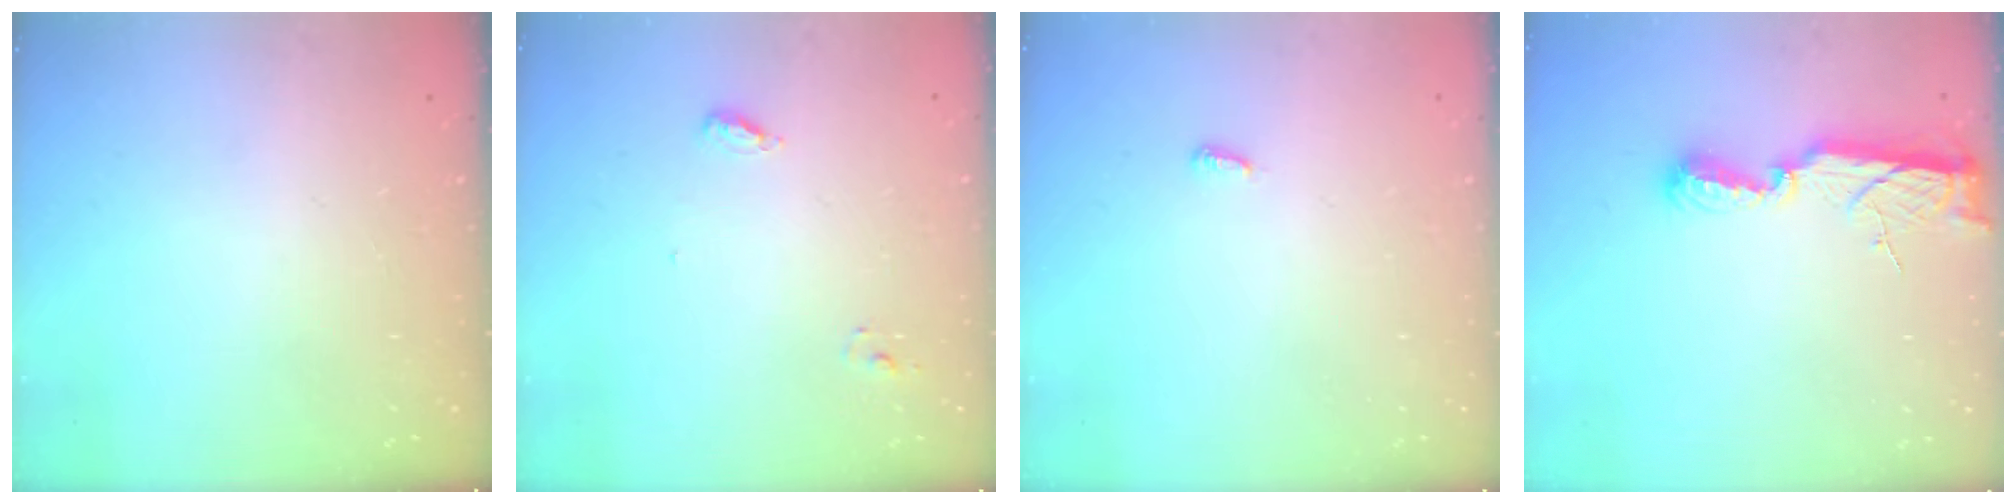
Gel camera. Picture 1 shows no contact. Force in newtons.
{"total": 5.9, "press": 5.9, "slide": 0.3}
{"total": 2.9, "press": 2.9, "slide": 0.3}
{"total": 8.4, "press": 8.4, "slide": 0.5}